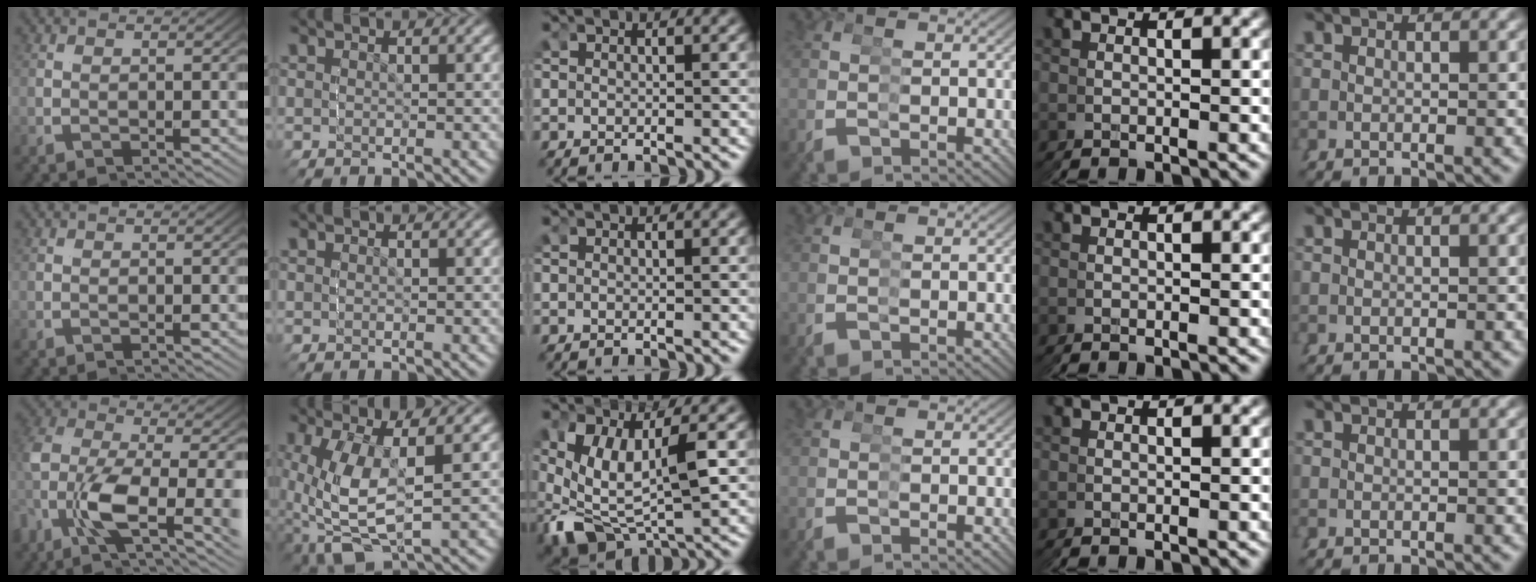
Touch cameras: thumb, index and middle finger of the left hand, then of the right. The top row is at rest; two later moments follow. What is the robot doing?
{"motion": "grasp_and_lifting", "object": "stress ball aka squeeze ball"}